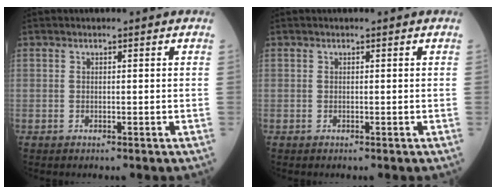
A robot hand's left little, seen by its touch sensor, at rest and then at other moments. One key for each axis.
{"total": 0.0}